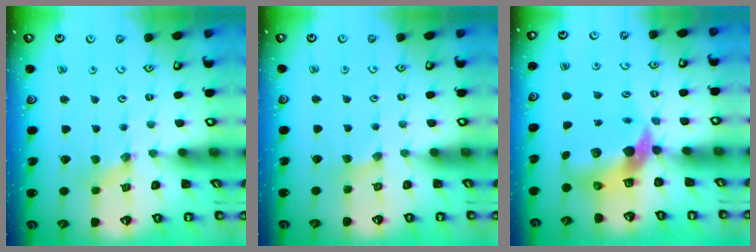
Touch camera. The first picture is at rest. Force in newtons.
{"total": 1.9, "press": 1.8, "slide": 0.4}
{"total": 9.4, "press": 9.3, "slide": 1.3}